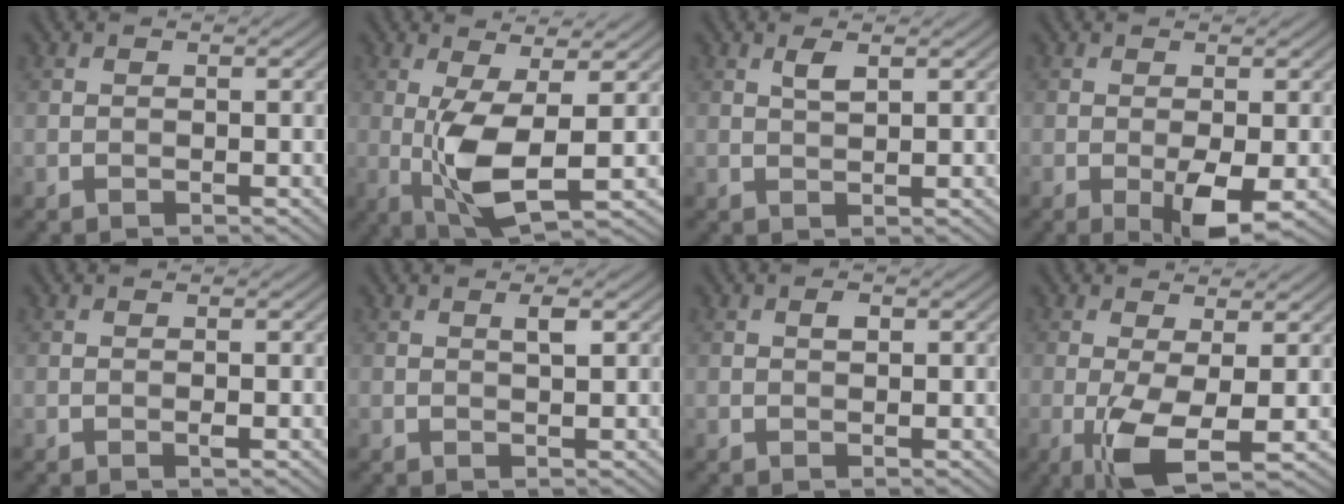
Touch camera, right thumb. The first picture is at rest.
{"total": 7.4, "force": [-0.4, 2.1, 7.1], "torque": [-0.152, -0.001, -0.005]}
{"total": 1.8, "force": [1.0, 0.6, 1.4], "torque": [-0.033, 0.002, 0.020]}
{"total": 4.2, "force": [-1.3, 1.0, 3.9], "torque": [-0.071, -0.002, -0.021]}
{"total": 0.5, "force": [-0.2, 0.1, 0.5], "torque": [-0.011, -0.001, -0.004]}
{"total": 1.4, "force": [0.6, 0.2, 1.3], "torque": [-0.024, 0.000, 0.010]}
{"total": 0.9, "force": [0.3, 0.5, 0.7], "torque": [-0.011, 0.000, 0.005]}
{"total": 6.3, "force": [-1.7, 1.5, 5.9], "torque": [-0.121, 0.002, -0.033]}